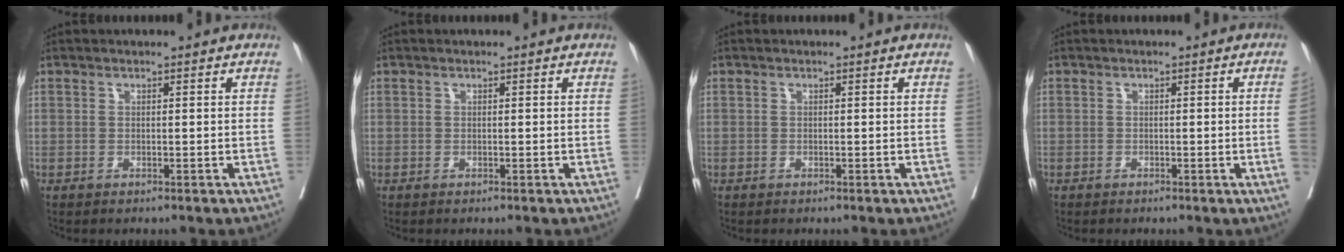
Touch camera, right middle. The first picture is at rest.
{"total": 0.0}
{"total": 0.0}
{"total": 1.8, "force": [-0.3, -0.7, 1.7], "torque": [-0.017, -0.002, -0.004]}